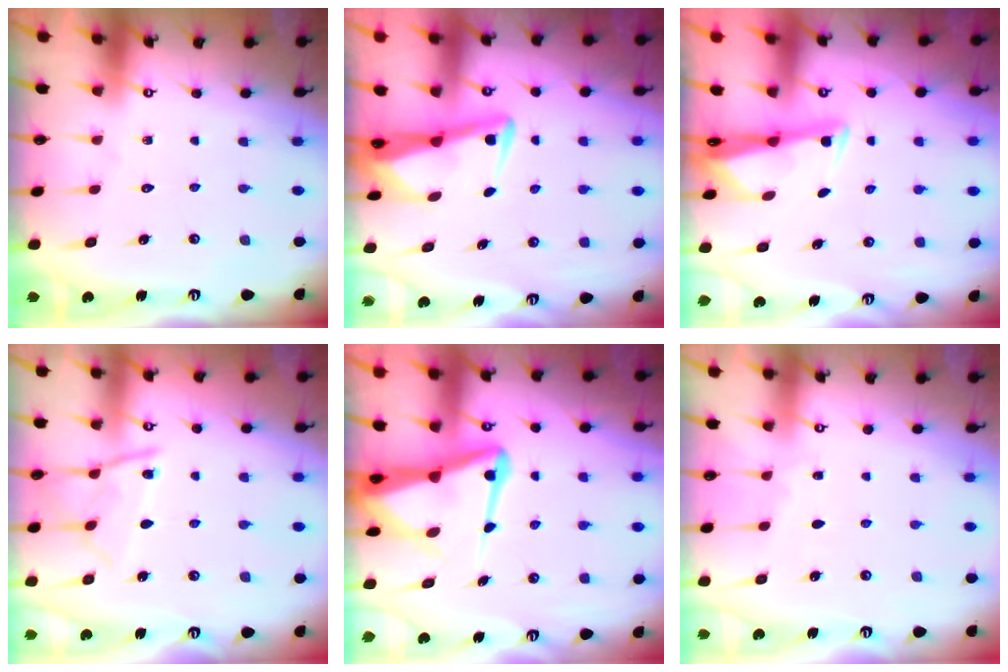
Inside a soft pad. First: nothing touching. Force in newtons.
{"total": 4.0, "press": 4.0, "slide": 0.4}
{"total": 2.5, "press": 2.5, "slide": 0.4}
{"total": 10.0, "press": 9.9, "slide": 1.0}
{"total": 10.1, "press": 10.0, "slide": 1.0}
{"total": 2.4, "press": 2.4, "slide": 0.4}